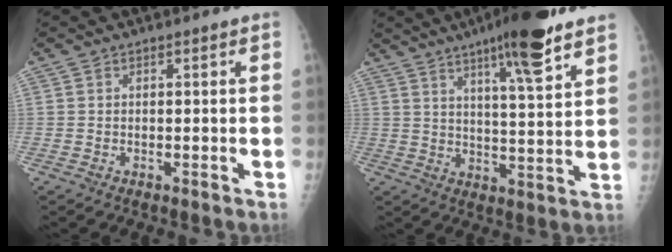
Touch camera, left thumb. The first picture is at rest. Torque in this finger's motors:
{"motor_torque": [0.38, 0.18, -0.05, -0.41, 0.14]}